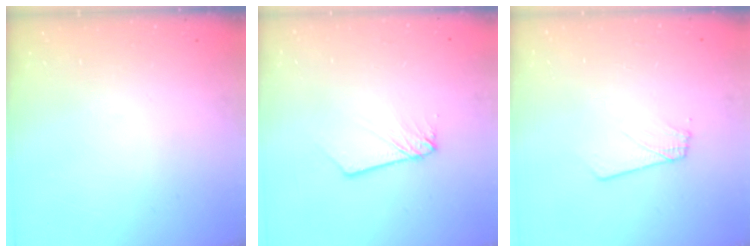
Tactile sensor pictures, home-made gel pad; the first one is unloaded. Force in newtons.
{"total": 2.5, "press": 2.5, "slide": 0.3}
{"total": 2.9, "press": 2.8, "slide": 0.3}